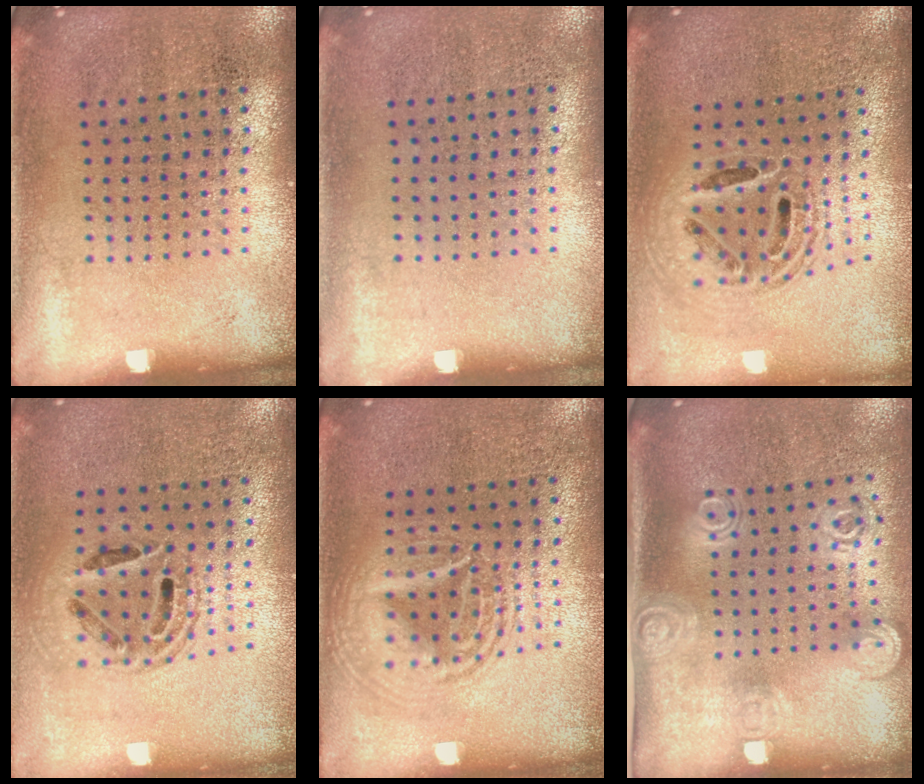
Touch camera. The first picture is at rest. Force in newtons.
{"total": 0.0}
{"total": 1.9, "press": 1.6, "slide": 1.1}
{"total": 1.5, "press": 1.3, "slide": 0.7}
{"total": 2.2, "press": 2.2, "slide": 0.2}
{"total": 1.8, "press": 1.3, "slide": 1.2}